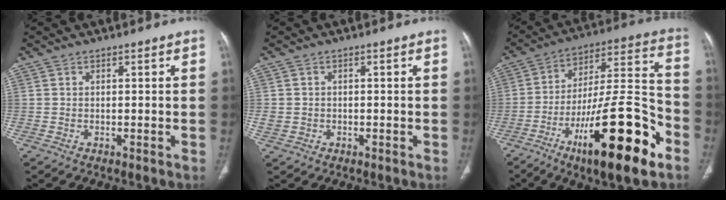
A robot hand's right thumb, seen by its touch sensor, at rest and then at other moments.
{"total": 2.4, "force": [-0.4, 2.2, 0.9], "torque": [-0.015, 0.006, -0.002]}
{"total": 26.1, "force": [-12.3, 6.7, 22.0], "torque": [-0.333, 0.062, -0.194]}